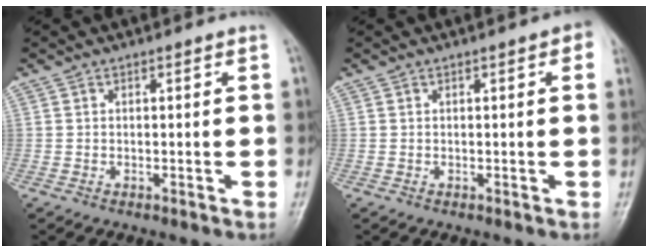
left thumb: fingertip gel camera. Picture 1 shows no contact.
{"total": 2.2, "force": [0.7, 0.6, 2.0], "torque": [-0.019, 0.003, 0.004]}